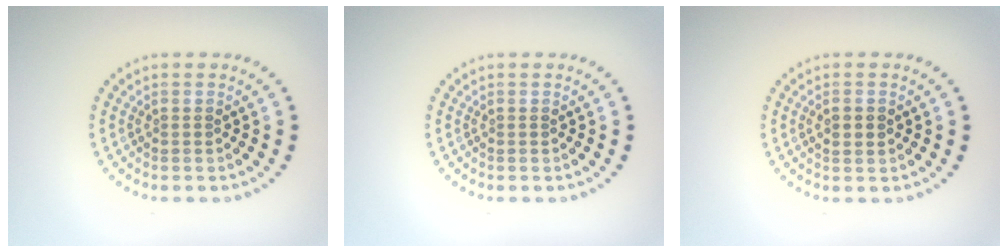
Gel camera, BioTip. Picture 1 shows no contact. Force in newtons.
{"total": 0.0}
{"total": 1.4, "press": 1.4, "slide": 0.1}